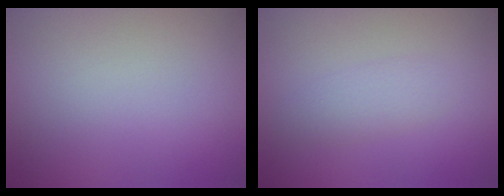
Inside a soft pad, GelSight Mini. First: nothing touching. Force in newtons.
{"total": 1.7, "press": 1.7, "slide": 0.0}